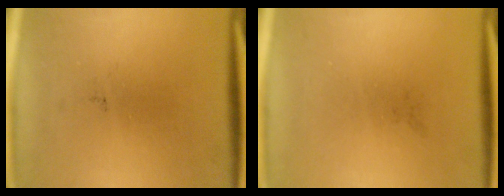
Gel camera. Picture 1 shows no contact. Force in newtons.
{"total": 0.0}